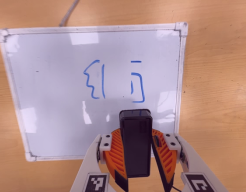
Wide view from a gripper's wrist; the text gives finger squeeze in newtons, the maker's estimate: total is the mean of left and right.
{"total": 8.8, "left": 9.2, "right": 8.3}